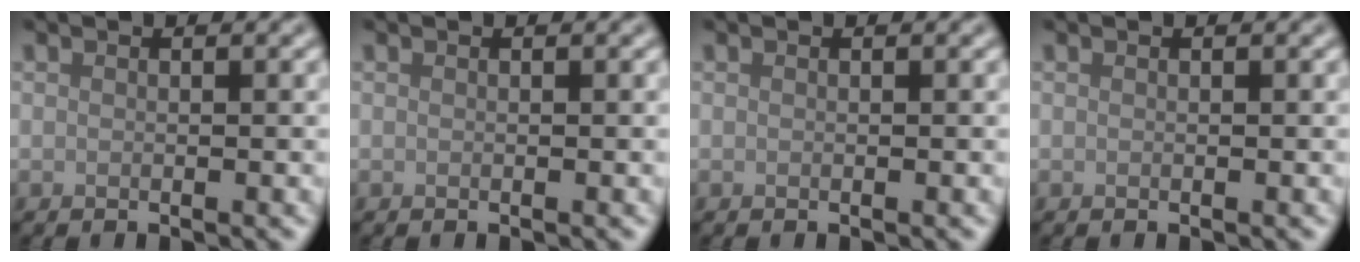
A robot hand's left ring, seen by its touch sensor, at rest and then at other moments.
{"total": 0.0}
{"total": 0.0}
{"total": 0.0}